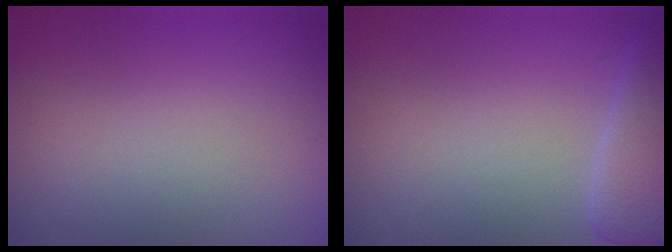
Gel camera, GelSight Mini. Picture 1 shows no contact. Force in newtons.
{"total": 3.8, "press": 3.7, "slide": 0.6}